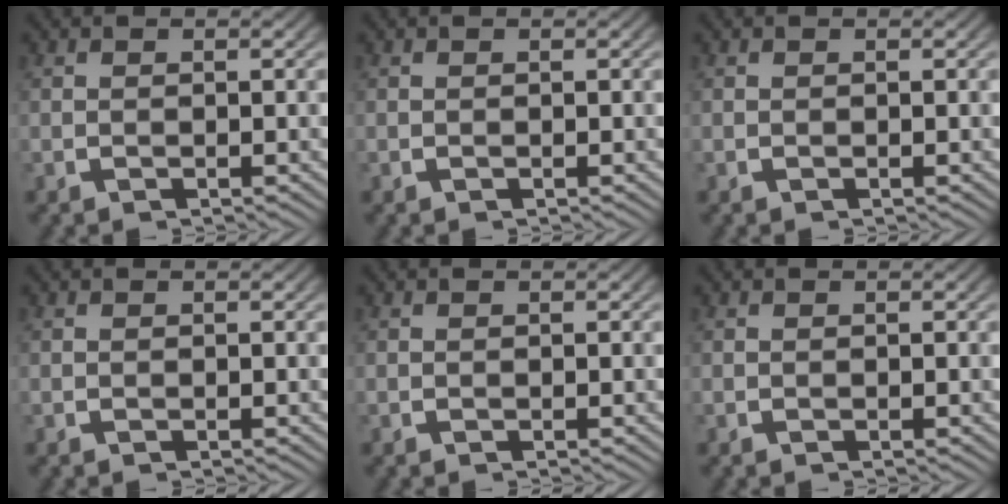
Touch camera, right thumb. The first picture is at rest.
{"total": 0.0}
{"total": 0.0}
{"total": 0.0}
{"total": 0.0}
{"total": 0.0}